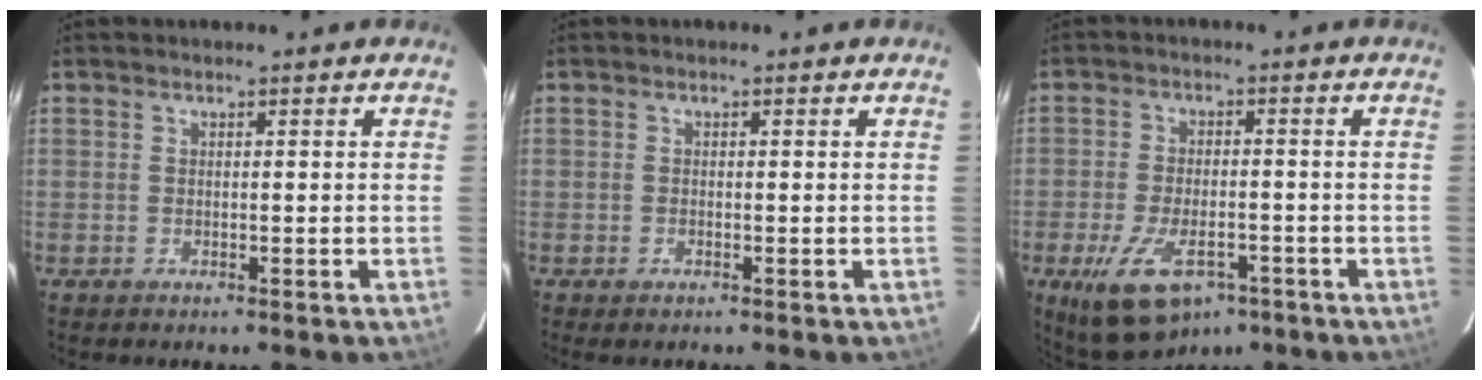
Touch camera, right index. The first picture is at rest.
{"total": 0.5, "force": [-0.4, 0.2, 0.2], "torque": [-0.004, 0.000, -0.003]}
{"total": 10.8, "force": [-6.0, 5.2, 7.2], "torque": [-0.140, -0.011, -0.088]}